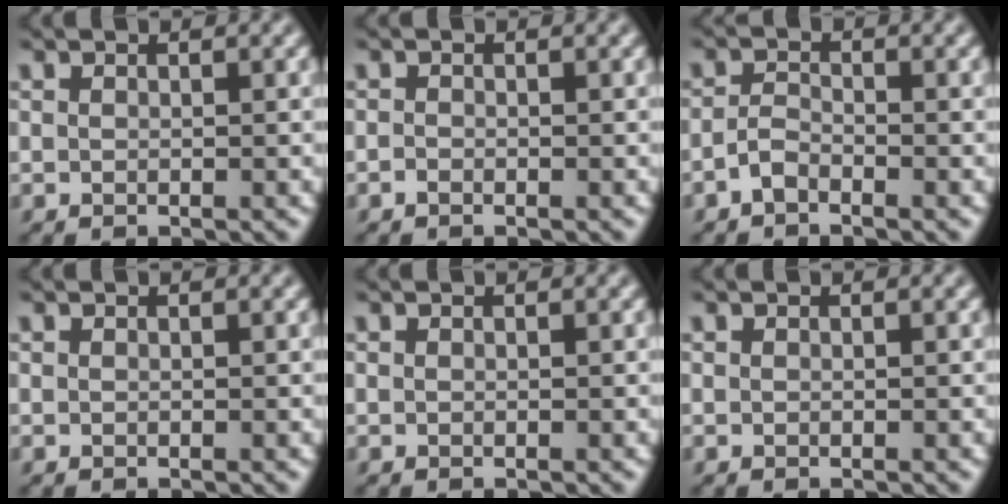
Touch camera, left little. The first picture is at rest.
{"total": 0.6, "force": [-0.5, 0.3, 0.2], "torque": [-0.002, 0.000, -0.011]}
{"total": 1.6, "force": [-1.2, 0.6, 0.8], "torque": [-0.018, 0.007, -0.028]}
{"total": 0.0}
{"total": 0.0}
{"total": 0.0}